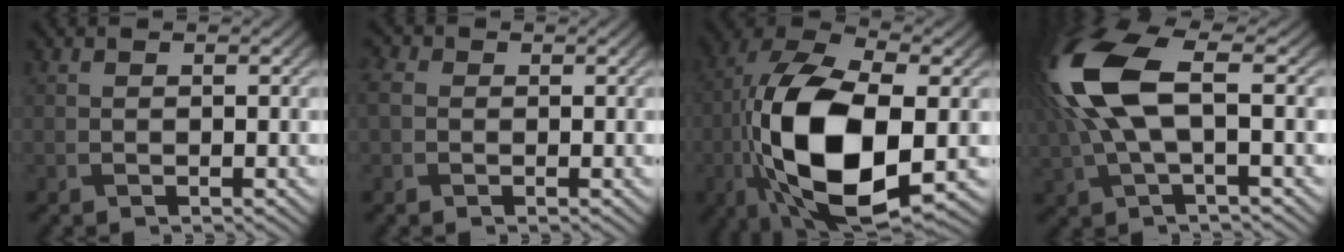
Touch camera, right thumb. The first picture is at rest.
{"total": 2.5, "force": [0.1, 2.2, 1.3], "torque": [-0.040, 0.006, -0.002]}
{"total": 18.5, "force": [-3.4, 9.3, 15.6], "torque": [-0.328, -0.008, -0.070]}
{"total": 12.7, "force": [1.8, 5.2, 11.4], "torque": [-0.298, 0.014, 0.034]}